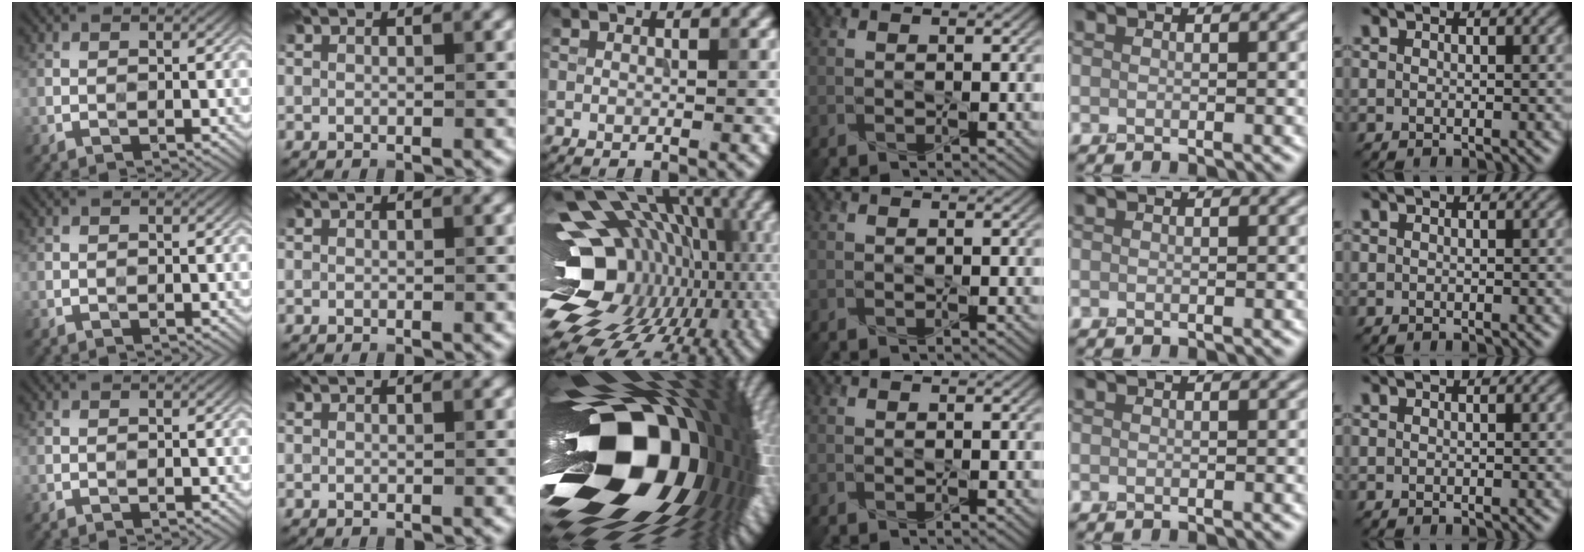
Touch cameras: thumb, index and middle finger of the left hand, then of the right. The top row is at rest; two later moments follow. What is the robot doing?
{"motion": "press", "object": "stapler"}